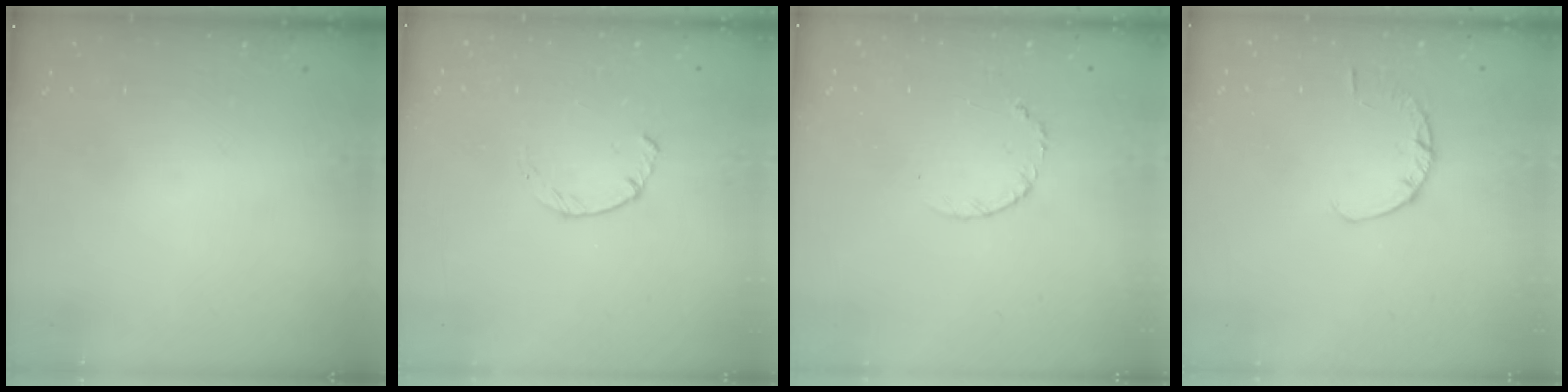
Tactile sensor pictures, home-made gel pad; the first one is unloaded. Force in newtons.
{"total": 2.2, "press": 2.2, "slide": 0.4}
{"total": 3.7, "press": 3.7, "slide": 0.5}
{"total": 2.9, "press": 2.8, "slide": 0.4}